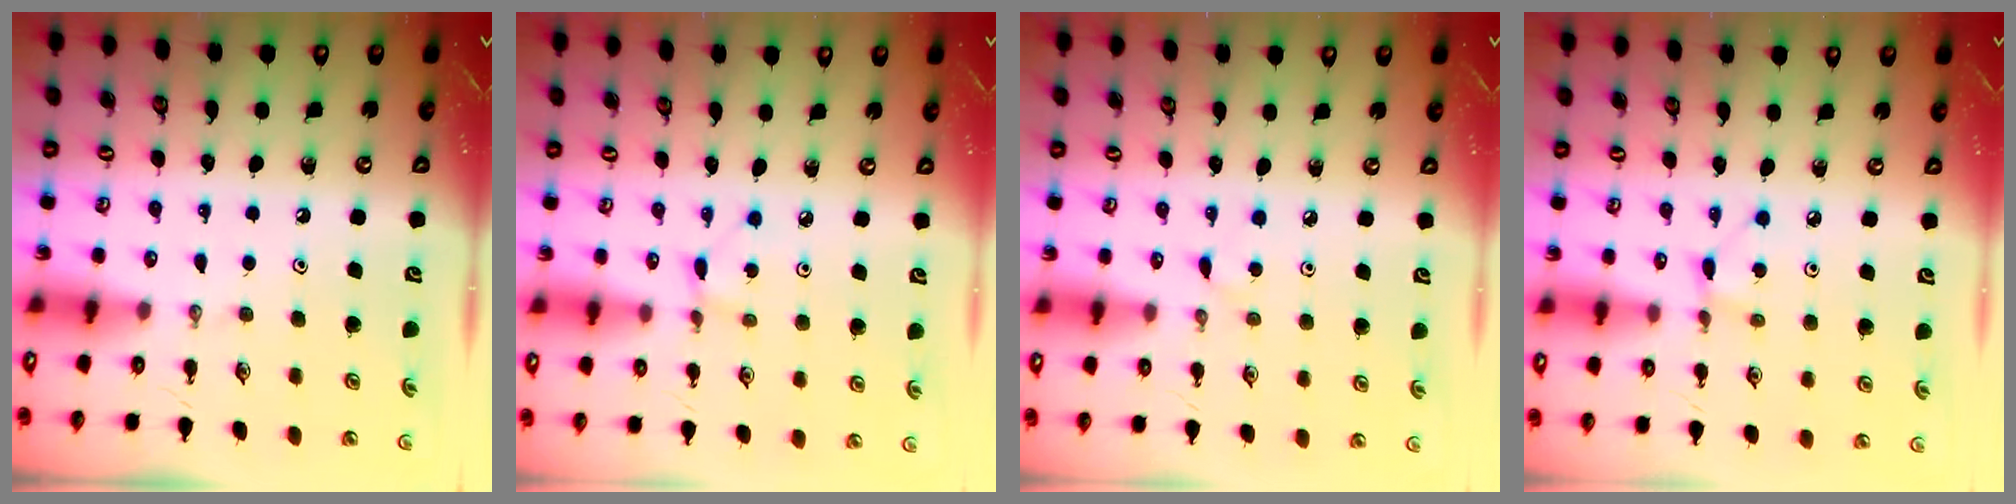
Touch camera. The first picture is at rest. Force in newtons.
{"total": 0.8, "press": 0.8, "slide": 0.1}
{"total": 2.7, "press": 2.7, "slide": 0.3}
{"total": 3.5, "press": 3.5, "slide": 0.4}